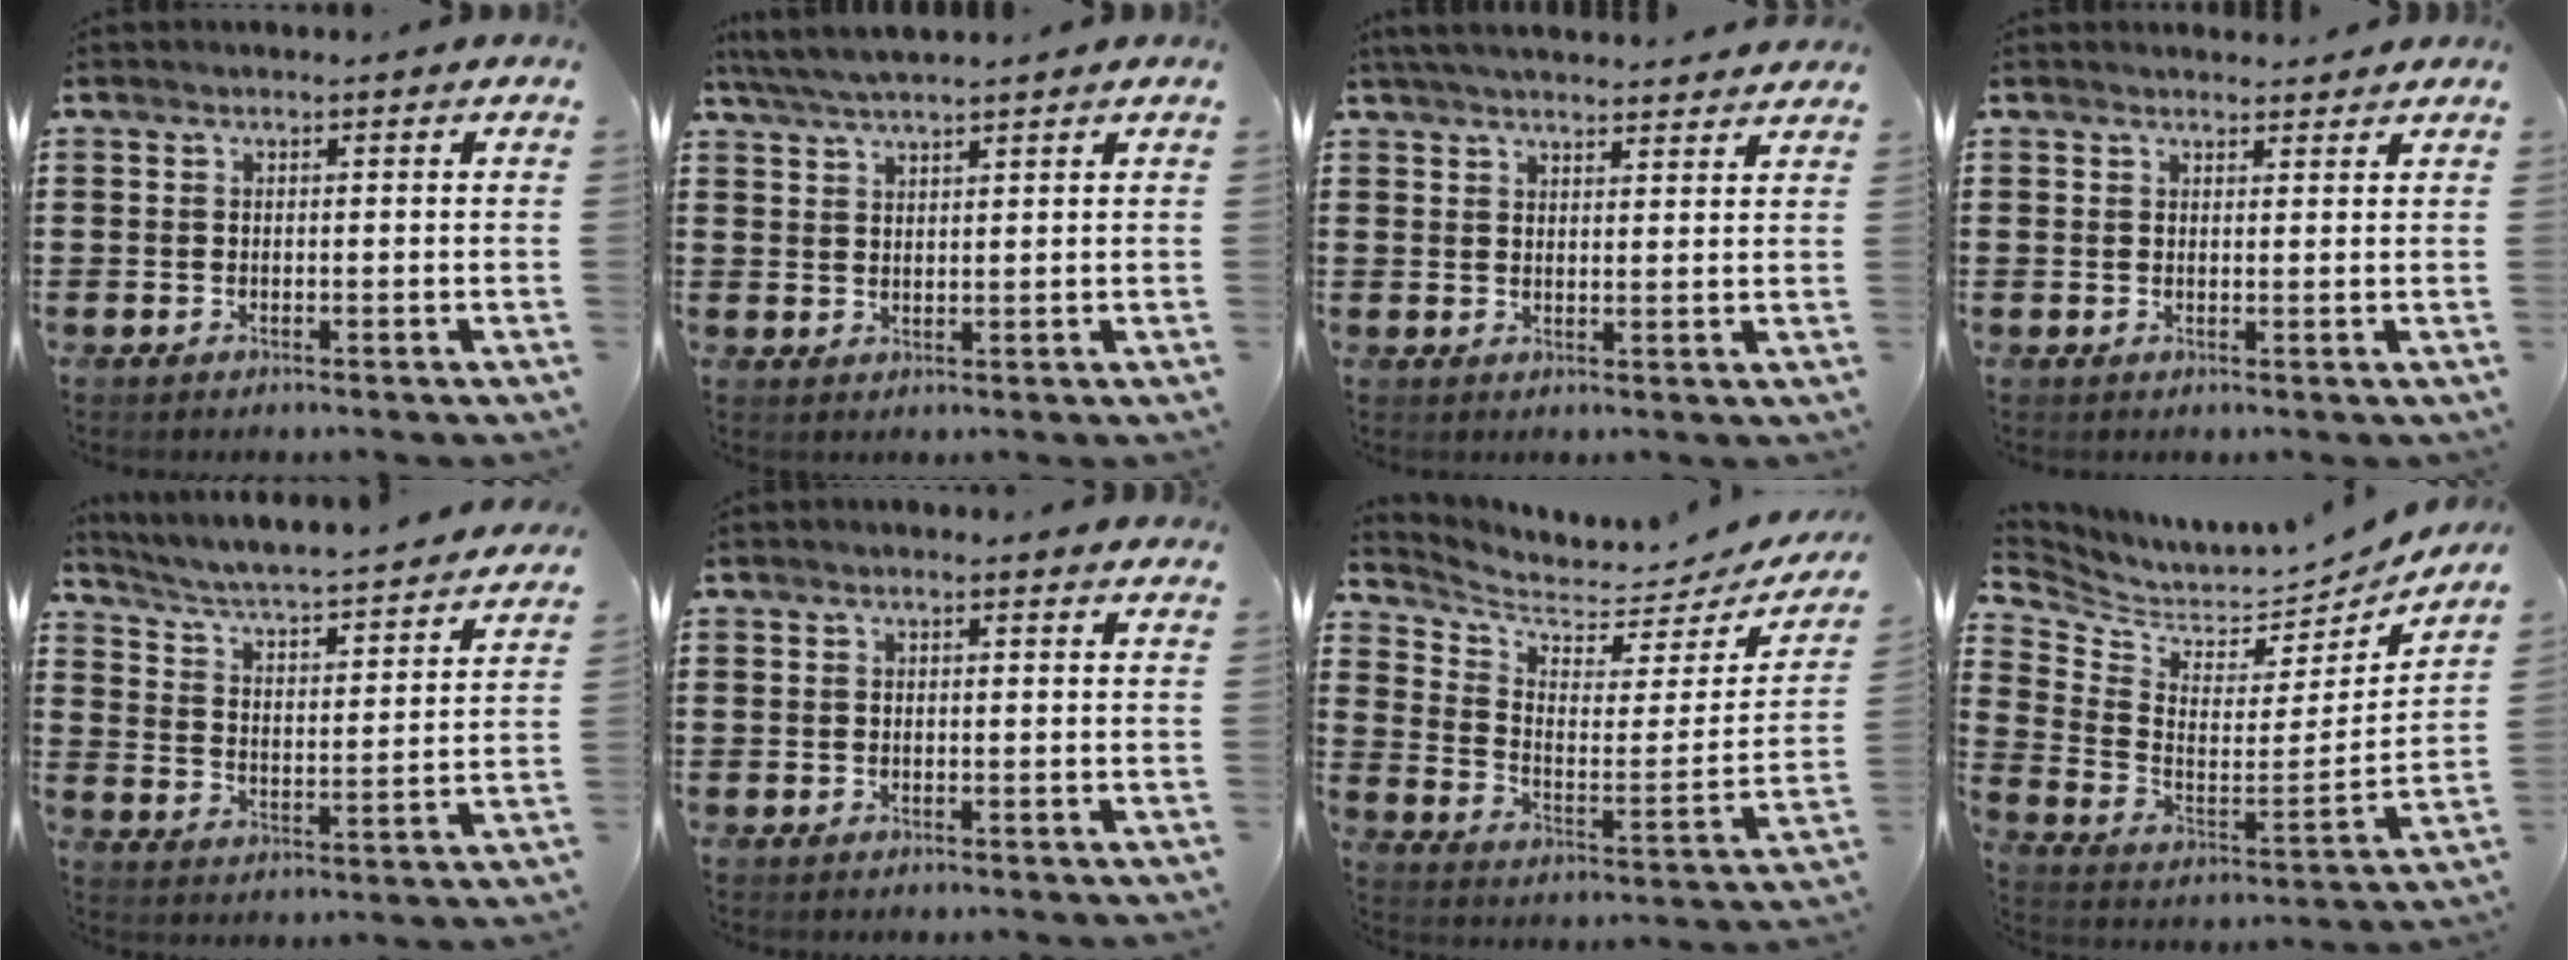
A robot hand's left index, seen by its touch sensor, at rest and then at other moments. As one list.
[{"total": 3.7, "force": [3.4, 0.0, 1.5], "torque": [-0.038, -0.004, 0.062]}, {"total": 3.7, "force": [3.6, -0.2, 0.8], "torque": [-0.026, -0.011, 0.065]}, {"total": 1.6, "force": [1.6, 0.3, 0.1], "torque": [-0.006, 0.002, 0.031]}, {"total": 3.6, "force": [3.4, -0.3, 1.4], "torque": [-0.047, -0.039, 0.045]}, {"total": 0.9, "force": [0.5, 0.1, 0.8], "torque": [-0.016, 0.002, 0.008]}, {"total": 4.4, "force": [4.0, 1.2, 1.5], "torque": [-0.056, -0.041, 0.065]}, {"total": 4.5, "force": [4.0, 1.6, 1.2], "torque": [-0.053, -0.047, 0.065]}]